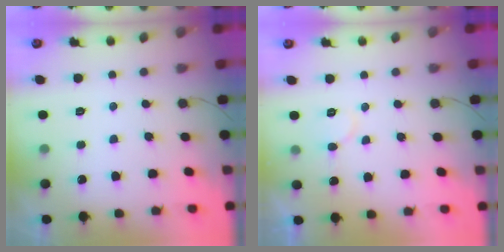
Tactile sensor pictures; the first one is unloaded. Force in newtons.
{"total": 6.1, "press": 6.1, "slide": 0.5}